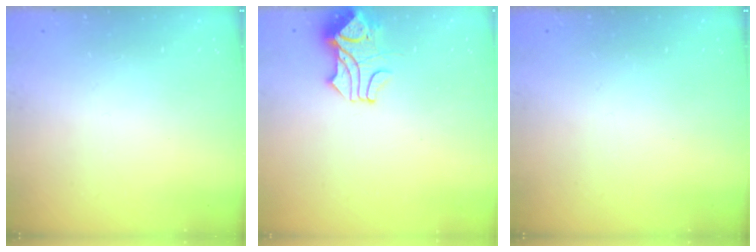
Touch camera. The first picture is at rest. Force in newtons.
{"total": 1.7, "press": 1.3, "slide": 1.1}
{"total": 0.0}